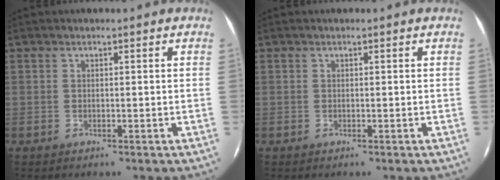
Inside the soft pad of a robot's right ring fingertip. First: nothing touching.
{"total": 0.0}